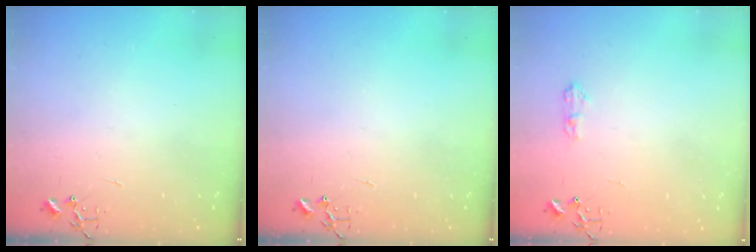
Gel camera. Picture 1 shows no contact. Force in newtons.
{"total": 0.0}
{"total": 5.8, "press": 5.8, "slide": 0.8}